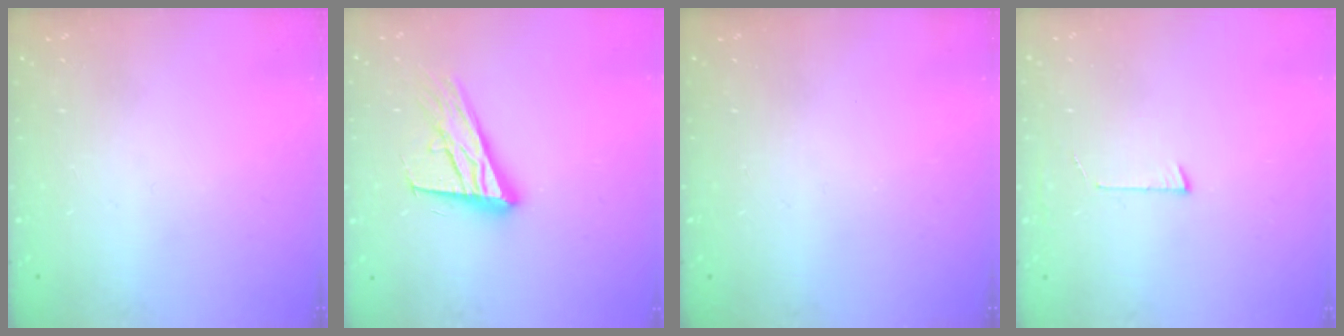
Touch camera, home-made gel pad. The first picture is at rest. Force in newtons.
{"total": 18.0, "press": 17.5, "slide": 3.9}
{"total": 0.0}
{"total": 4.2, "press": 4.2, "slide": 0.4}